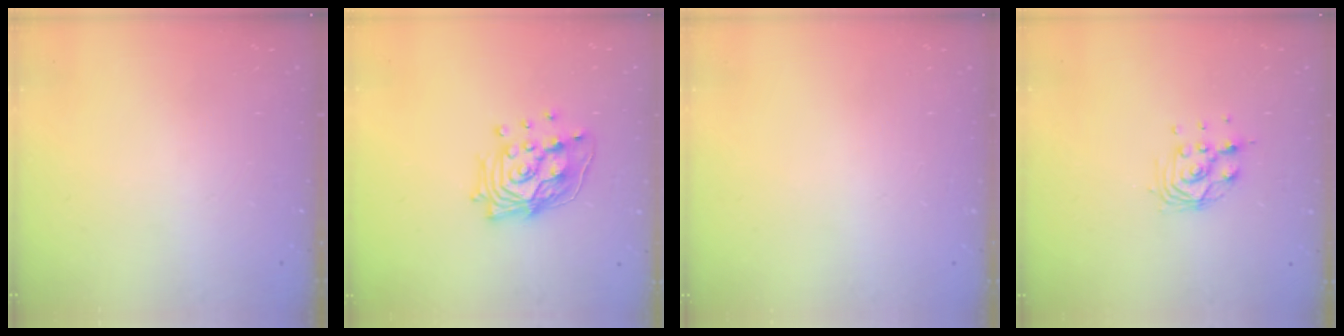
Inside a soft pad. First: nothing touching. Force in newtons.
{"total": 15.9, "press": 15.1, "slide": 5.1}
{"total": 0.0}
{"total": 9.3, "press": 9.2, "slide": 1.3}